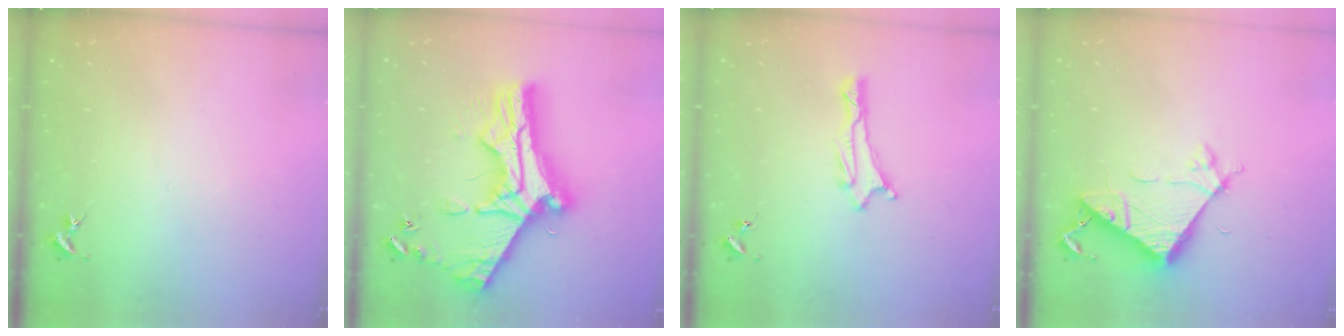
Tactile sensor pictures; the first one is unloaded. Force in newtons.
{"total": 15.6, "press": 15.6, "slide": 1.5}
{"total": 1.0, "press": 1.0, "slide": 0.2}
{"total": 6.9, "press": 6.9, "slide": 0.4}